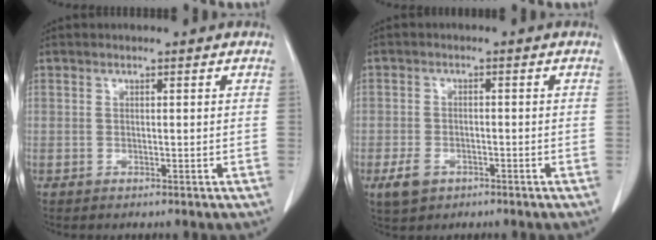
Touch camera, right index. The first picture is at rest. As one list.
[{"total": 3.7, "force": [-1.9, 2.5, 1.9], "torque": [-0.038, -0.001, -0.024]}]